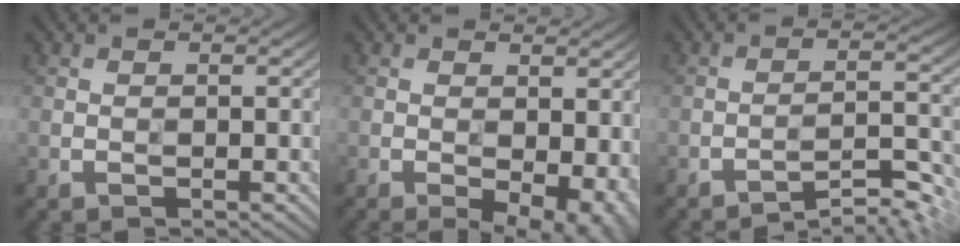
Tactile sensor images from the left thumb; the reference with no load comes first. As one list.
[{"total": 6.7, "force": [-1.7, 3.5, 5.4], "torque": [-0.072, -0.013, -0.018]}, {"total": 5.3, "force": [-4.3, 0.6, 3.1], "torque": [-0.049, 0.009, -0.068]}]